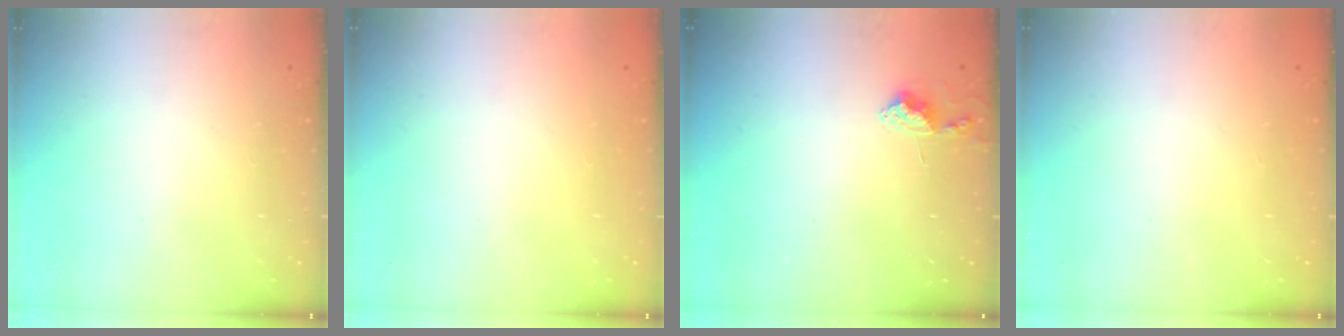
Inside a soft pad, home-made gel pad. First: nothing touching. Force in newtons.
{"total": 0.9, "press": 0.9, "slide": 0.1}
{"total": 7.4, "press": 7.4, "slide": 0.7}
{"total": 1.0, "press": 0.9, "slide": 0.4}